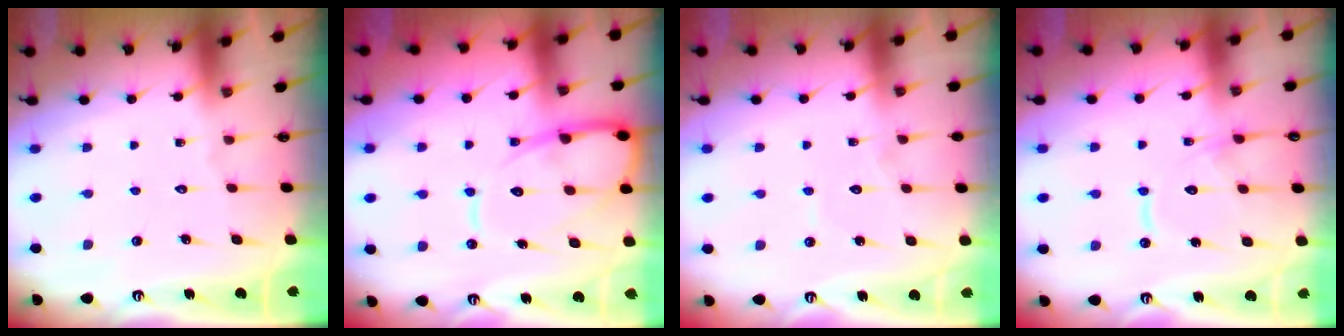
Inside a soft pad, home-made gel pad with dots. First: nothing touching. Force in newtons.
{"total": 12.5, "press": 12.5, "slide": 1.3}
{"total": 5.1, "press": 5.1, "slide": 0.4}
{"total": 12.7, "press": 12.7, "slide": 1.3}